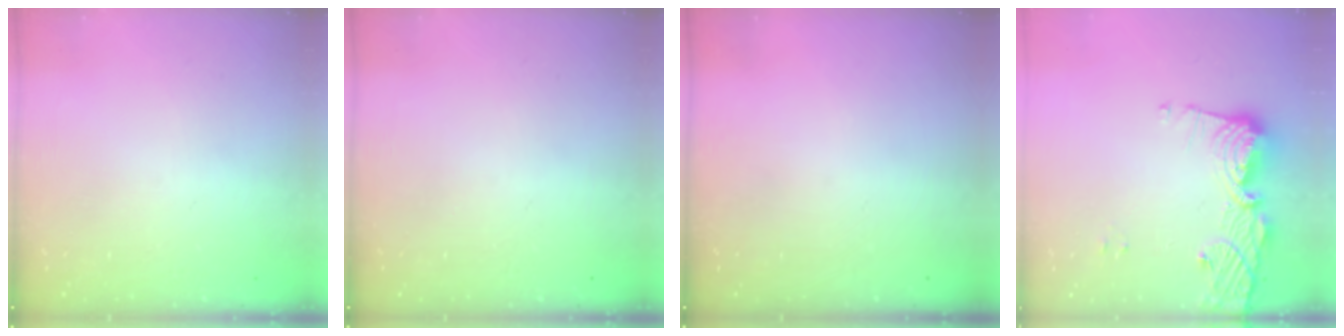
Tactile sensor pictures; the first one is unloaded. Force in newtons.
{"total": 0.0}
{"total": 0.0}
{"total": 12.7, "press": 12.6, "slide": 1.2}